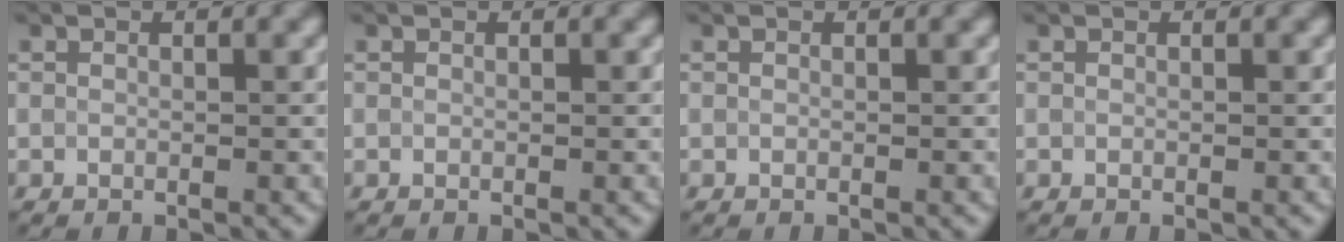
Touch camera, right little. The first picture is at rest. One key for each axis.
{"total": 0.0}
{"total": 0.0}
{"total": 0.0}